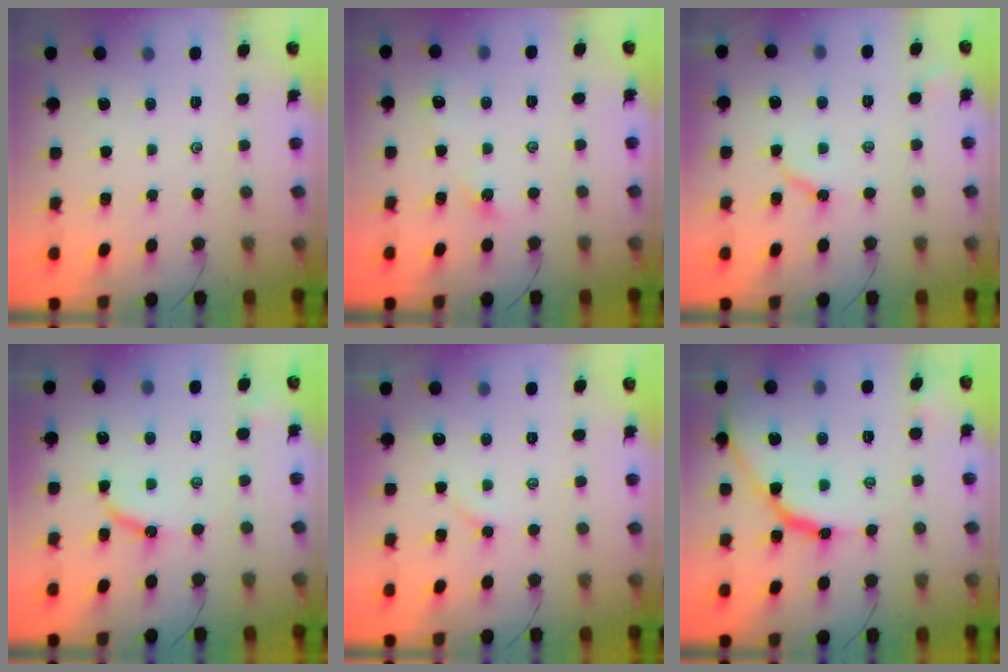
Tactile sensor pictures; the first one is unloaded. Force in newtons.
{"total": 4.2, "press": 4.2, "slide": 0.5}
{"total": 4.3, "press": 4.2, "slide": 0.8}
{"total": 7.7, "press": 7.6, "slide": 0.7}
{"total": 3.3, "press": 3.2, "slide": 0.6}
{"total": 13.3, "press": 13.2, "slide": 0.9}